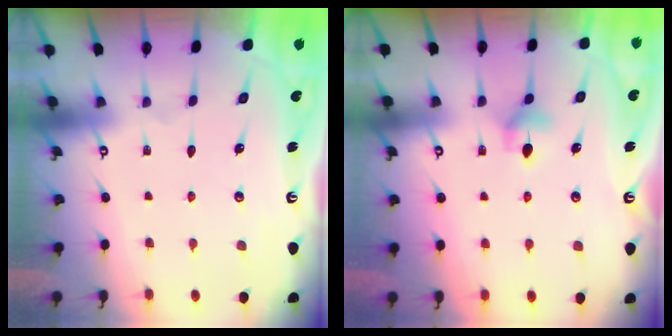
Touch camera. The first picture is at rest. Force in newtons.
{"total": 5.3, "press": 5.2, "slide": 0.8}